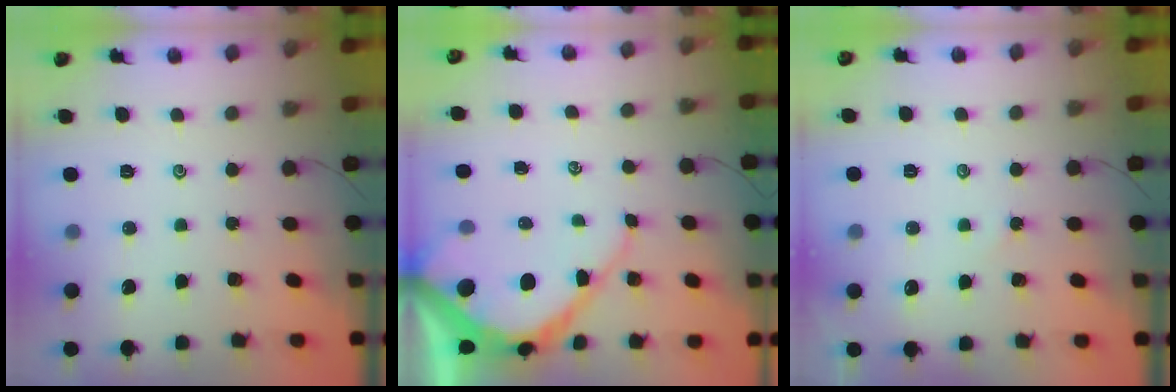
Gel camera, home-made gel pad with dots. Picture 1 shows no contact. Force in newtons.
{"total": 10.2, "press": 10.1, "slide": 1.1}
{"total": 2.8, "press": 2.8, "slide": 0.5}